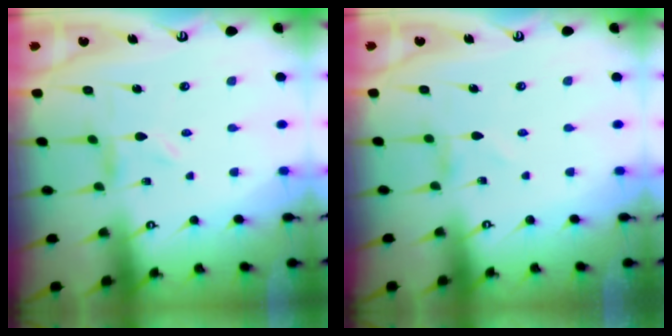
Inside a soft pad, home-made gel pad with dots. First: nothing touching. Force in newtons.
{"total": 1.6, "press": 1.6, "slide": 0.2}